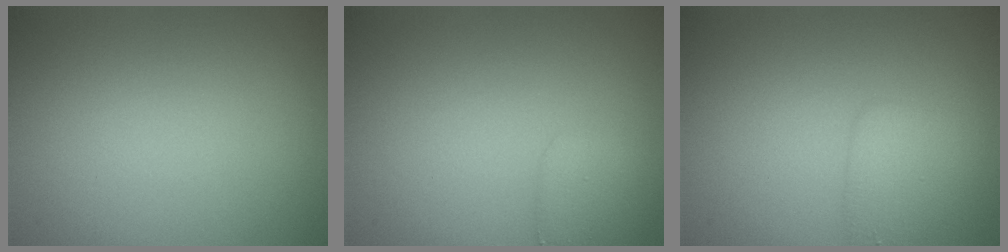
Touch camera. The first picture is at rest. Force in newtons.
{"total": 1.7, "press": 1.7, "slide": 0.1}
{"total": 2.2, "press": 2.2, "slide": 0.1}